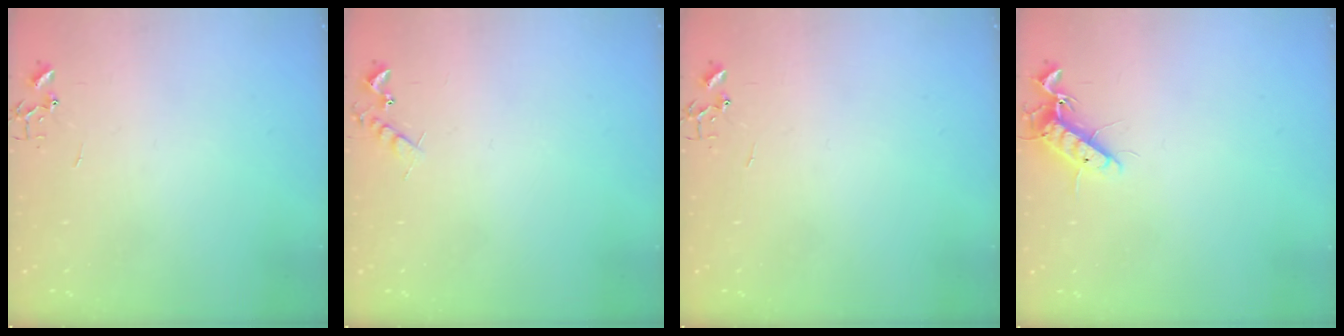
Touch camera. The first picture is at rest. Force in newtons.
{"total": 6.1, "press": 6.0, "slide": 0.9}
{"total": 0.0}
{"total": 11.0, "press": 10.9, "slide": 1.9}